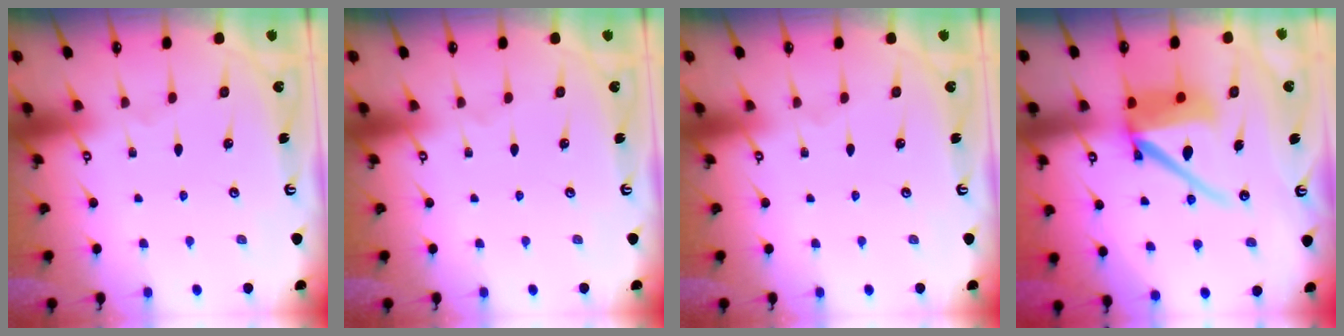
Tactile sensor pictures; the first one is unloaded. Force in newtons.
{"total": 0.0}
{"total": 0.0}
{"total": 12.9, "press": 12.8, "slide": 1.7}